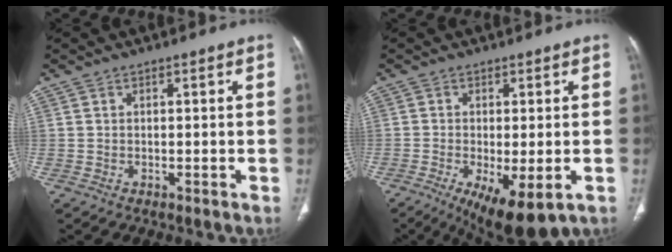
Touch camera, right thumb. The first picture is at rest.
{"total": 10.7, "force": [-4.5, 3.6, 9.1], "torque": [-0.149, -0.016, -0.064]}